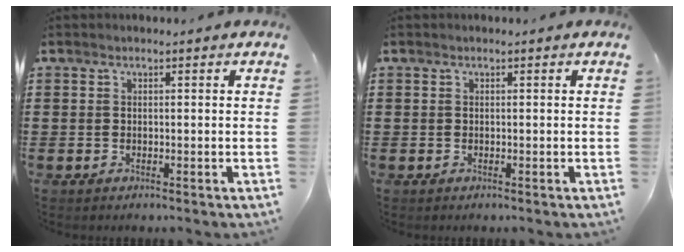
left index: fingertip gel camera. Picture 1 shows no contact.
{"total": 0.0}